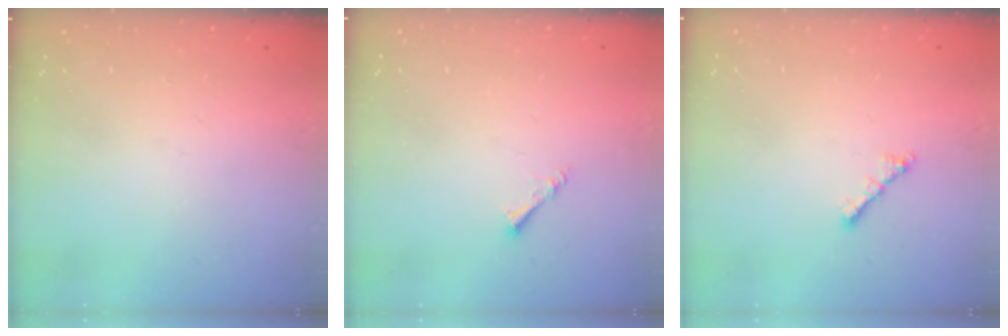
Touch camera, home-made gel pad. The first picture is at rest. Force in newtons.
{"total": 1.6, "press": 1.6, "slide": 0.3}
{"total": 2.0, "press": 1.9, "slide": 0.6}